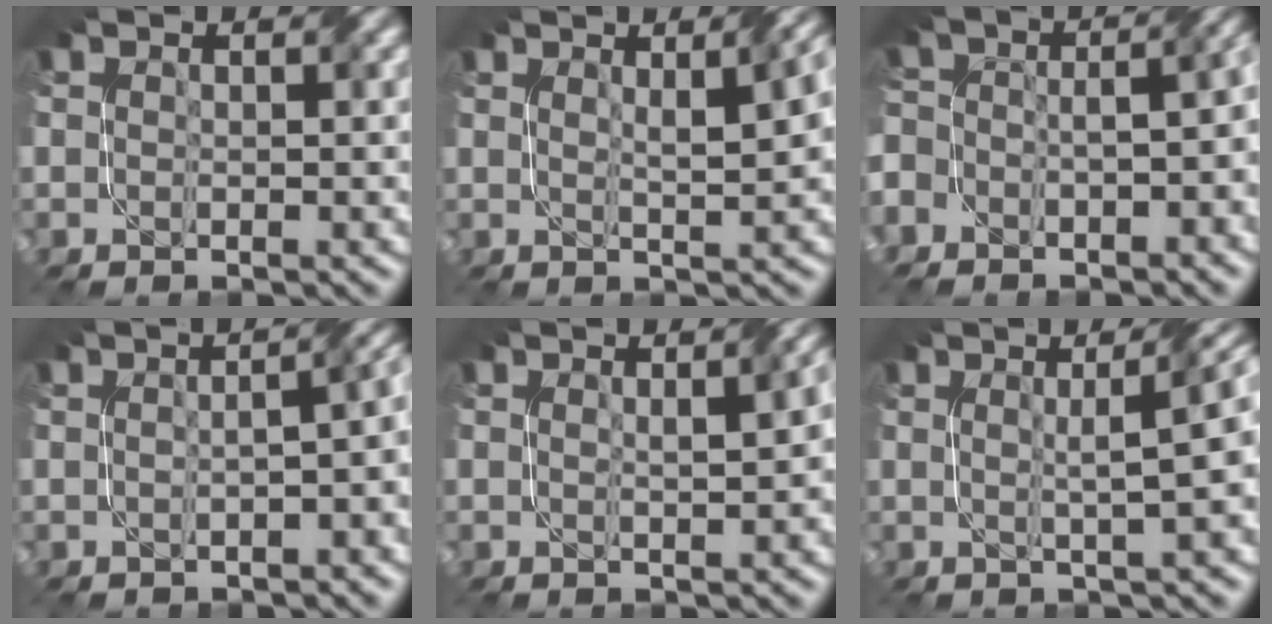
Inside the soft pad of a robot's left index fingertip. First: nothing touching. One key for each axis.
{"total": 5.2, "fx": 1.8, "fy": 1.4, "fz": 4.6, "tx": -0.033, "ty": 0.018, "tz": 0.020}
{"total": 11.2, "fx": -5.8, "fy": 6.7, "fz": 6.9, "tx": -0.090, "ty": -0.003, "tz": -0.088}
{"total": 6.3, "fx": -0.5, "fy": 2.9, "fz": 5.6, "tx": -0.043, "ty": 0.003, "tz": -0.008}
{"total": 3.4, "fx": 0.7, "fy": 0.7, "fz": 3.2, "tx": -0.031, "ty": 0.015, "tz": 0.012}
{"total": 6.1, "fx": 1.8, "fy": 1.8, "fz": 5.5, "tx": -0.036, "ty": 0.028, "tz": 0.007}